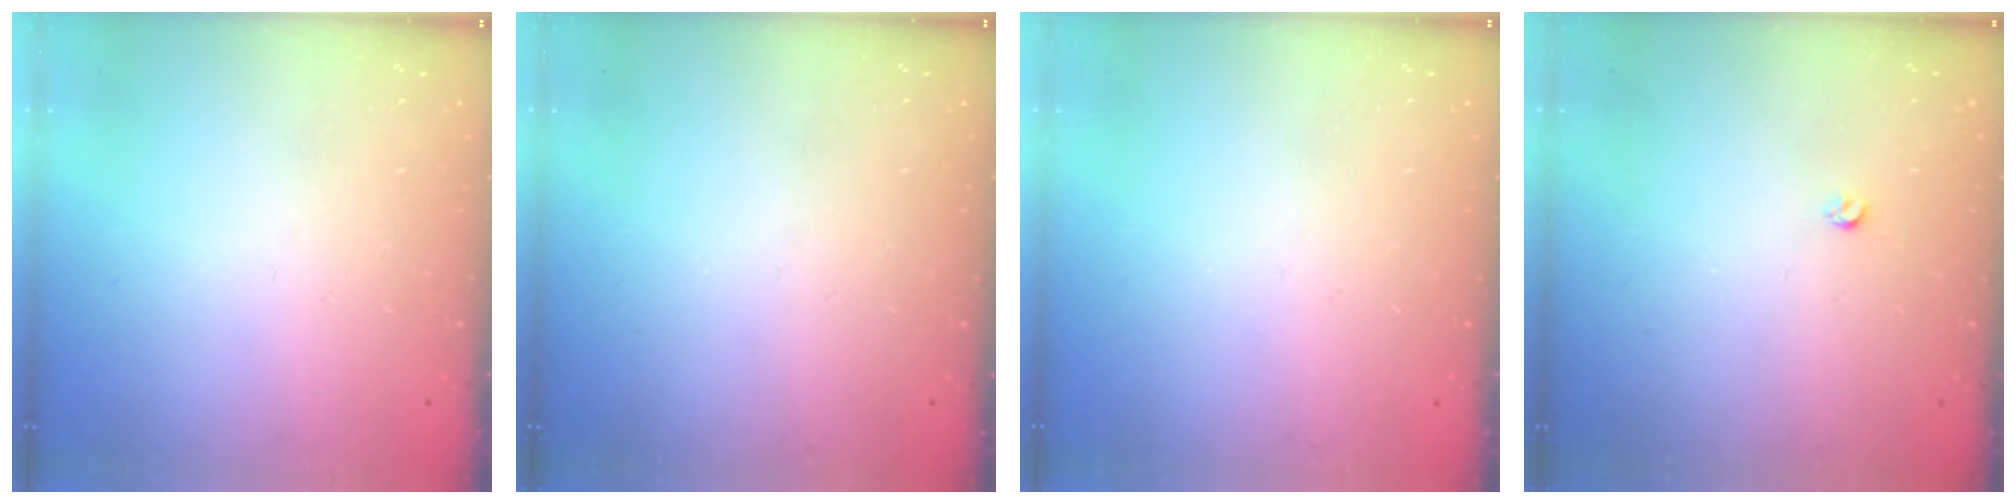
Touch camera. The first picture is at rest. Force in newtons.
{"total": 0.0}
{"total": 0.0}
{"total": 2.8, "press": 2.8, "slide": 0.5}